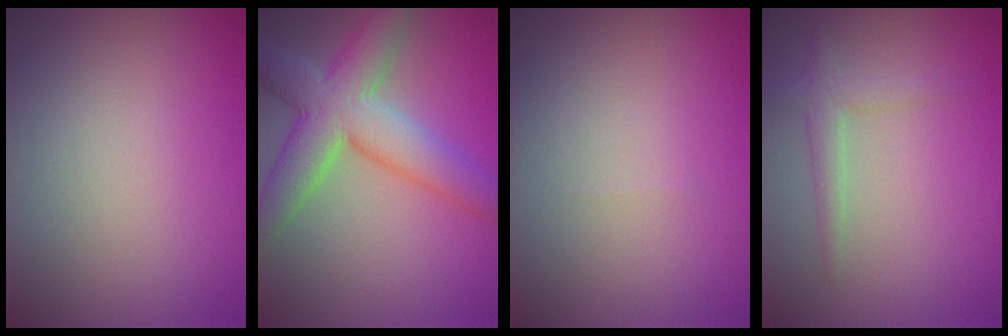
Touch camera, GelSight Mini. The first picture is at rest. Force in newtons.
{"total": 7.6, "press": 7.6, "slide": 0.6}
{"total": 0.0}
{"total": 1.9, "press": 1.9, "slide": 0.1}